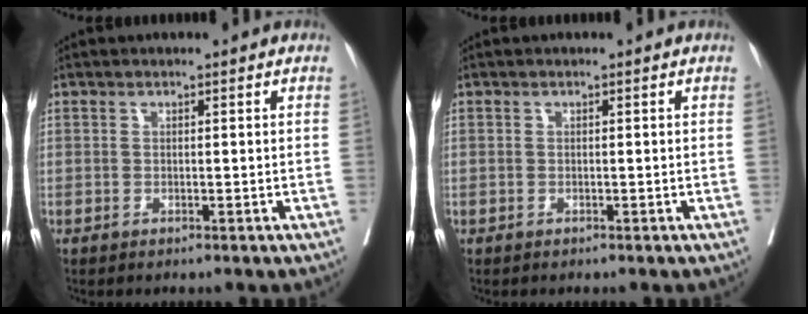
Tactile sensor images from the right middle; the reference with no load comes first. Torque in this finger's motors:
{"motor_torque": [1.23, -0.91, -0.01, -0.10]}